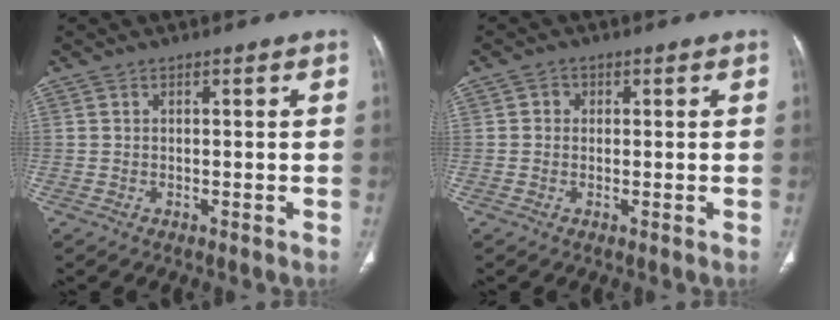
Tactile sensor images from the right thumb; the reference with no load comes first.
{"total": 1.5, "force": [0.2, 1.4, 0.5], "torque": [0.001, 0.004, -0.001]}